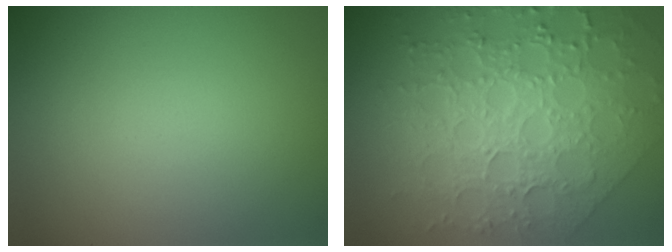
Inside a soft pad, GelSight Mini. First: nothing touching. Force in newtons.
{"total": 8.9, "press": 6.4, "slide": 6.2}